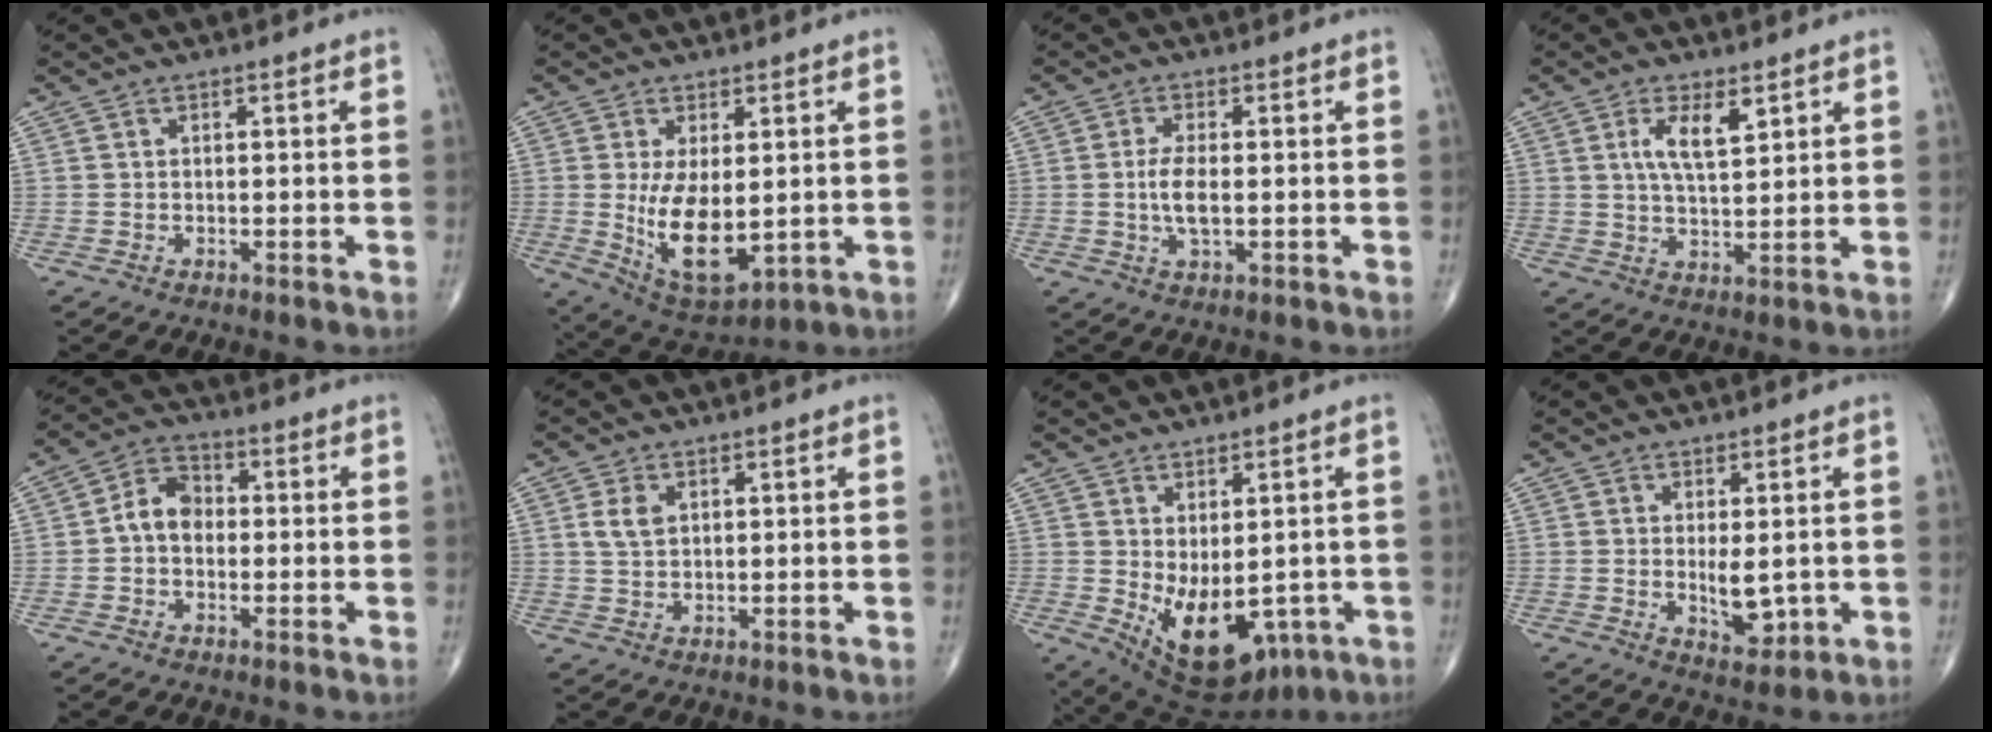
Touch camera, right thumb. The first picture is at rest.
{"total": 12.2, "force": [-0.5, 5.9, 10.7], "torque": [-0.171, -0.023, 0.013]}
{"total": 4.8, "force": [-0.3, 1.8, 4.4], "torque": [-0.091, -0.004, -0.008]}
{"total": 6.8, "force": [3.0, 2.7, 5.5], "torque": [-0.090, -0.017, 0.056]}
{"total": 6.5, "force": [-0.4, 4.9, 4.3], "torque": [-0.059, 0.024, -0.019]}
{"total": 3.6, "force": [1.2, 2.3, 2.5], "torque": [-0.044, -0.002, 0.027]}
{"total": 13.6, "force": [-2.9, 7.8, 10.9], "torque": [-0.151, -0.006, -0.014]}
{"total": 5.1, "force": [0.0, 2.4, 4.5], "torque": [-0.056, -0.013, 0.010]}